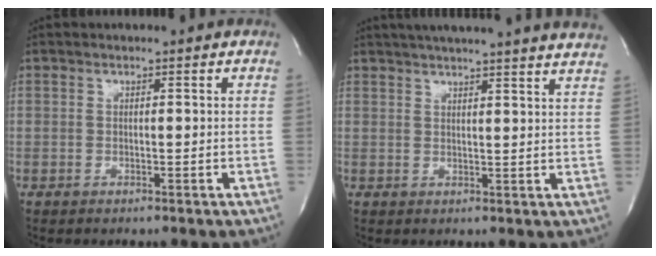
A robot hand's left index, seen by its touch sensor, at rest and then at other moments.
{"total": 20.9, "force": [18.9, 0.0, 8.9], "torque": [-0.143, -0.002, 0.233]}